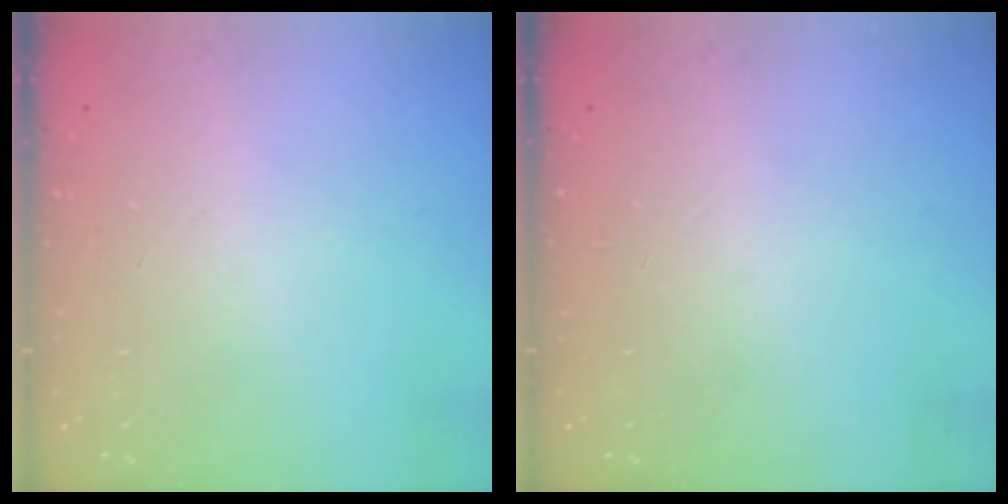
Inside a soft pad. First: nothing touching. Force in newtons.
{"total": 0.0}